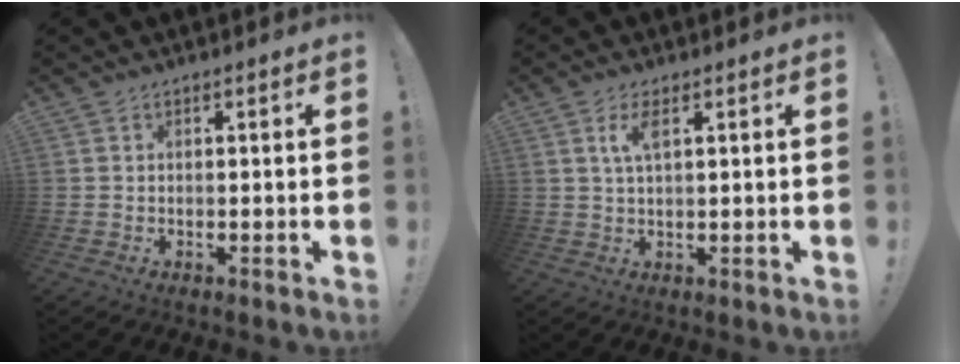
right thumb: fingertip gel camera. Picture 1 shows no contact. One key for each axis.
{"total": 4.3, "fx": 1.8, "fy": 1.2, "fz": 3.7, "tx": -0.076, "ty": 0.001, "tz": 0.030}